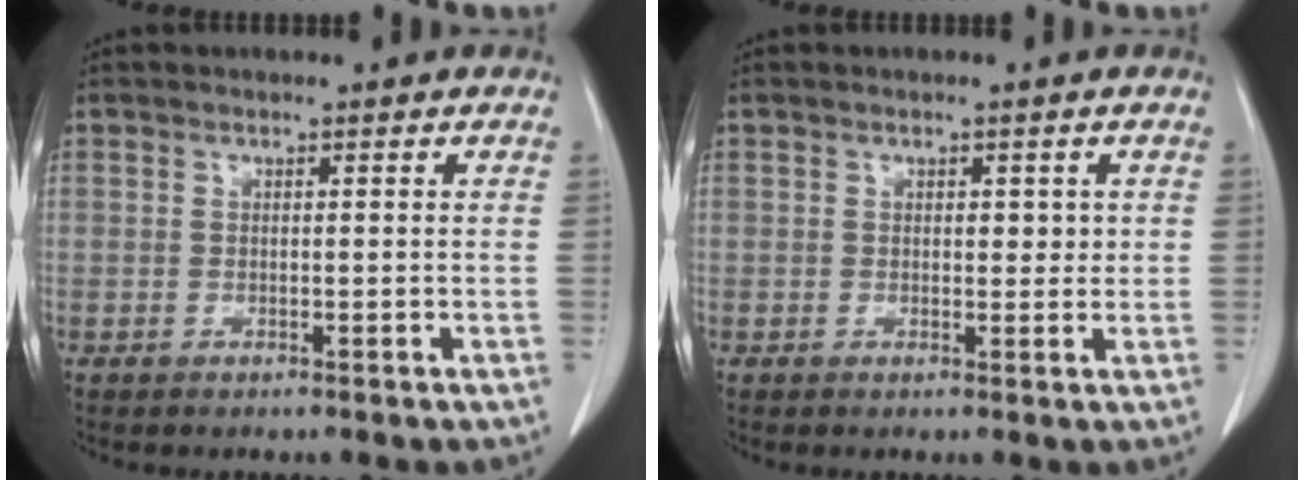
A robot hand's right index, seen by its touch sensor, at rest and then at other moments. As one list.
[{"total": 2.3, "force": [0.4, 1.3, 1.8], "torque": [-0.018, 0.000, 0.004]}]